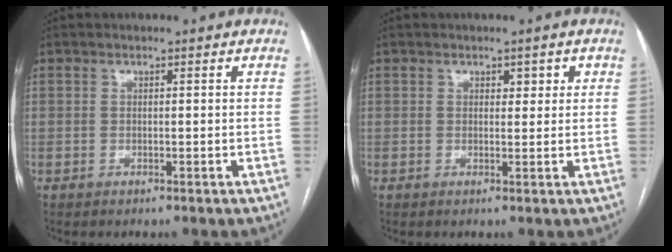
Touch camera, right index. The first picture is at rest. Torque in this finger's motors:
{"motor_torque": [0.02, 0.06, 0.00, 0.01]}